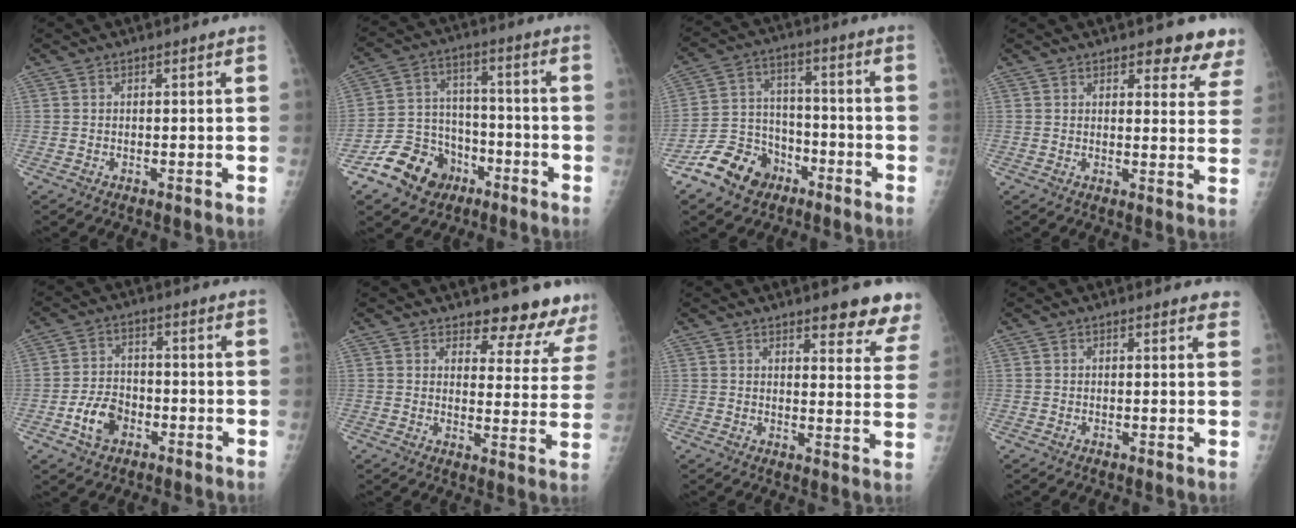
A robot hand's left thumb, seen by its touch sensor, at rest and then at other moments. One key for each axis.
{"total": 12.7, "fx": -7.2, "fy": 9.6, "fz": 4.3, "tx": -0.042, "ty": 0.065, "tz": -0.120}
{"total": 11.5, "fx": -7.2, "fy": 8.1, "fz": 3.9, "tx": -0.043, "ty": 0.062, "tz": -0.129}
{"total": 7.4, "fx": 6.4, "fy": 2.8, "fz": 2.6, "tx": 0.011, "ty": -0.035, "tz": 0.053}
{"total": 6.9, "fx": -3.0, "fy": 4.9, "fz": 3.9, "tx": -0.058, "ty": 0.022, "tz": -0.054}
{"total": 12.1, "fx": 11.3, "fy": 3.6, "fz": 2.1, "tx": 0.020, "ty": -0.097, "tz": 0.117}
{"total": 10.4, "fx": 8.4, "fy": 2.9, "fz": 5.5, "tx": -0.027, "ty": -0.044, "tz": 0.082}
{"total": 1.7, "fx": 1.4, "fy": 0.6, "fz": 0.7, "tx": 0.004, "ty": -0.002, "tz": 0.008}